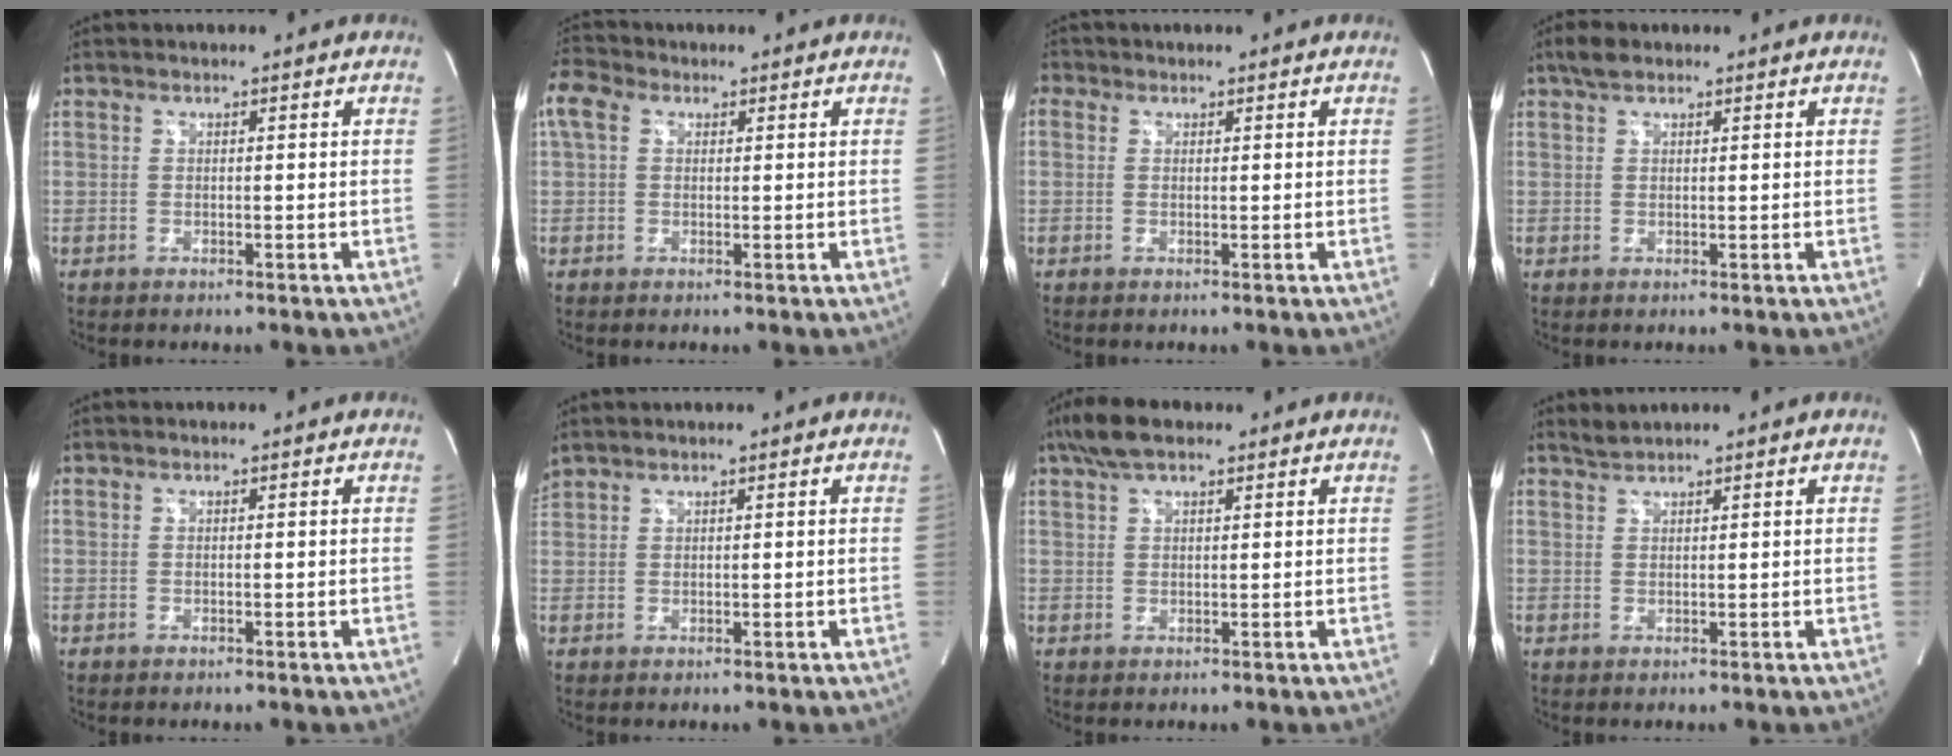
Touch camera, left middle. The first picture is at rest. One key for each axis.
{"total": 5.9, "fx": 2.4, "fy": 4.1, "fz": 3.5, "tx": -0.097, "ty": 0.039, "tz": 0.046}
{"total": 1.8, "fx": 0.7, "fy": 1.6, "fz": 0.6, "tx": -0.010, "ty": 0.010, "tz": 0.010}
{"total": 2.3, "fx": 1.7, "fy": 1.0, "fz": 1.2, "tx": -0.030, "ty": 0.012, "tz": 0.032}
{"total": 0.0}
{"total": 2.7, "fx": 2.5, "fy": 0.1, "fz": 1.0, "tx": -0.034, "ty": 0.032, "tz": 0.054}
{"total": 5.8, "fx": 4.1, "fy": 2.0, "fz": 3.6, "tx": -0.080, "ty": 0.020, "tz": 0.078}
{"total": 1.5, "fx": 1.4, "fy": -0.4, "fz": 0.0, "tx": -0.006, "ty": 0.003, "tz": 0.034}